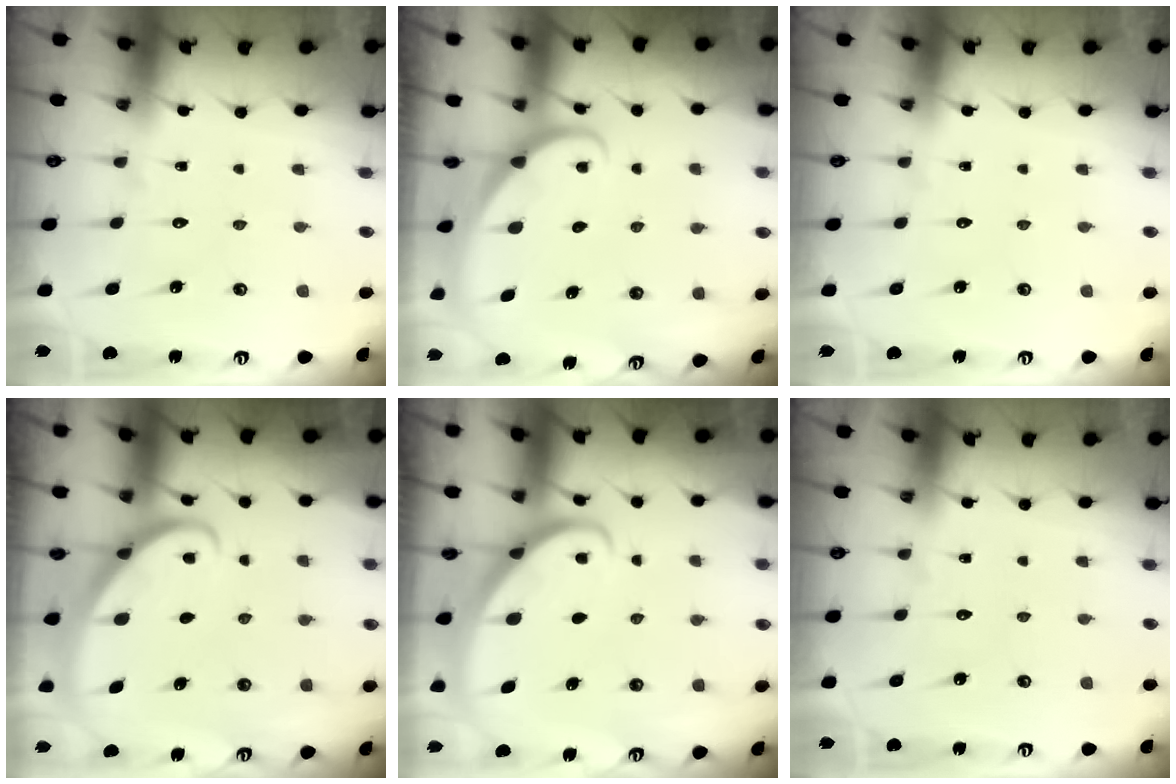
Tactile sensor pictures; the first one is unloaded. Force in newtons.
{"total": 1.5, "press": 1.5, "slide": 0.0}
{"total": 0.0}
{"total": 2.8, "press": 2.8, "slide": 0.2}
{"total": 2.7, "press": 2.7, "slide": 0.2}
{"total": 0.0}